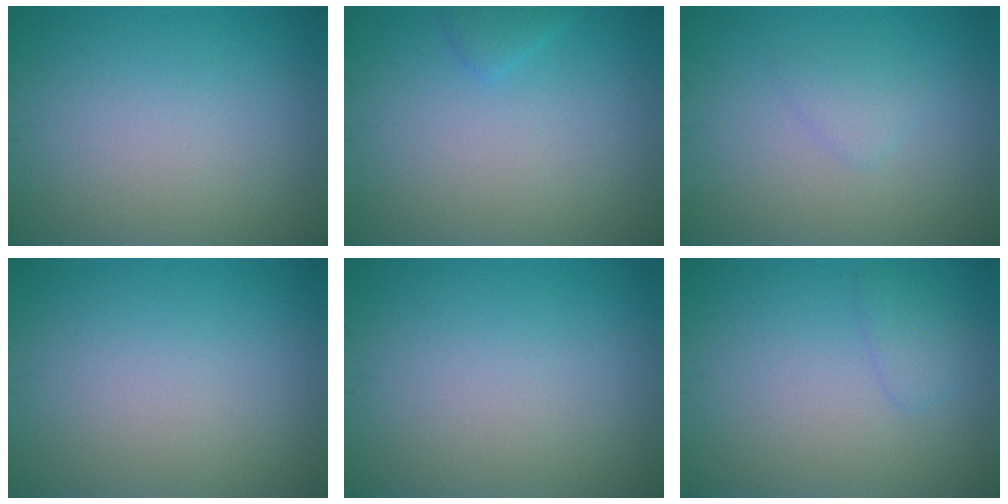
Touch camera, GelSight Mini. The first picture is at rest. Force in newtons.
{"total": 1.0, "press": 1.0, "slide": 0.2}
{"total": 1.2, "press": 1.2, "slide": 0.1}
{"total": 0.0}
{"total": 0.0}
{"total": 1.3, "press": 1.3, "slide": 0.0}